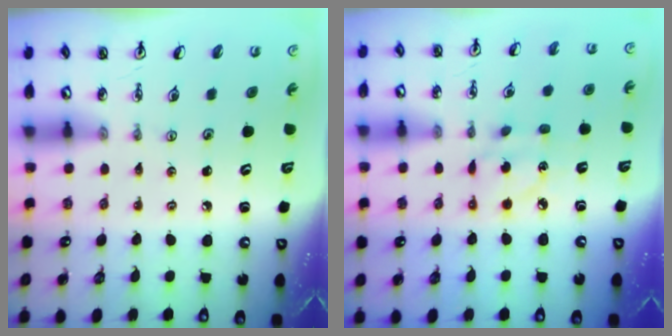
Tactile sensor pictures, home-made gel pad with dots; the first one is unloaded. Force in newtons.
{"total": 5.6, "press": 5.6, "slide": 0.4}